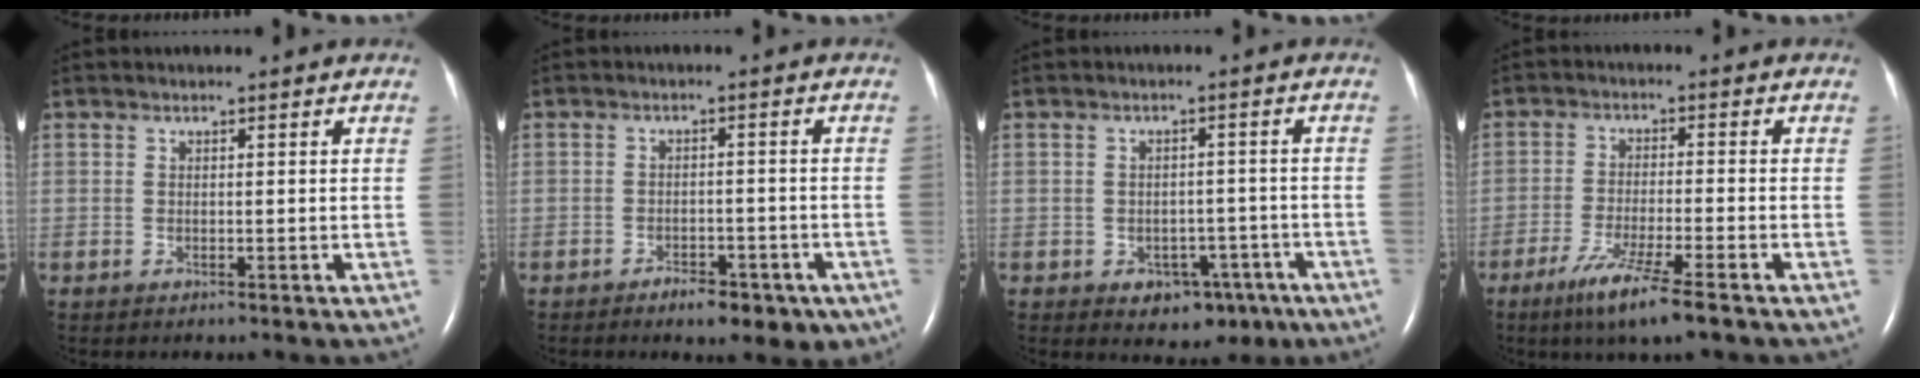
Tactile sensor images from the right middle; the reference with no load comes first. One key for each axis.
{"total": 6.2, "fx": -4.0, "fy": 2.9, "fz": 3.7, "tx": -0.040, "ty": 0.006, "tz": -0.053}
{"total": 6.0, "fx": -3.2, "fy": 4.1, "fz": 3.0, "tx": -0.028, "ty": 0.014, "tz": -0.033}
{"total": 7.9, "fx": -5.1, "fy": -0.2, "fz": 6.0, "tx": -0.118, "ty": -0.023, "tz": -0.090}